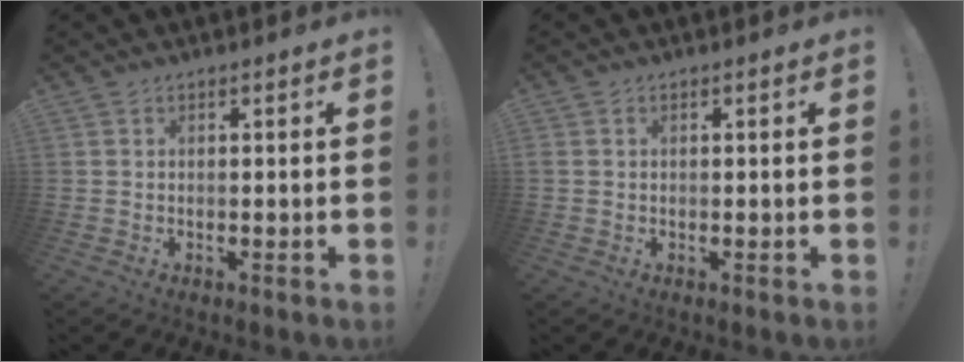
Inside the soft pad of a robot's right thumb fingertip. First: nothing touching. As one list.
[{"total": 0.9, "force": [0.3, 0.8, 0.3], "torque": [-0.008, 0.003, 0.006]}]